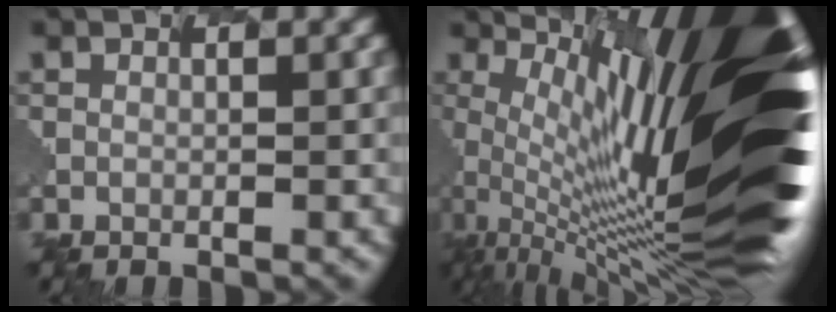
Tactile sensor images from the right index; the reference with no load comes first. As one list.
[{"total": 15.6, "force": [4.1, 3.6, 14.6], "torque": [-0.226, 0.025, 0.066]}]